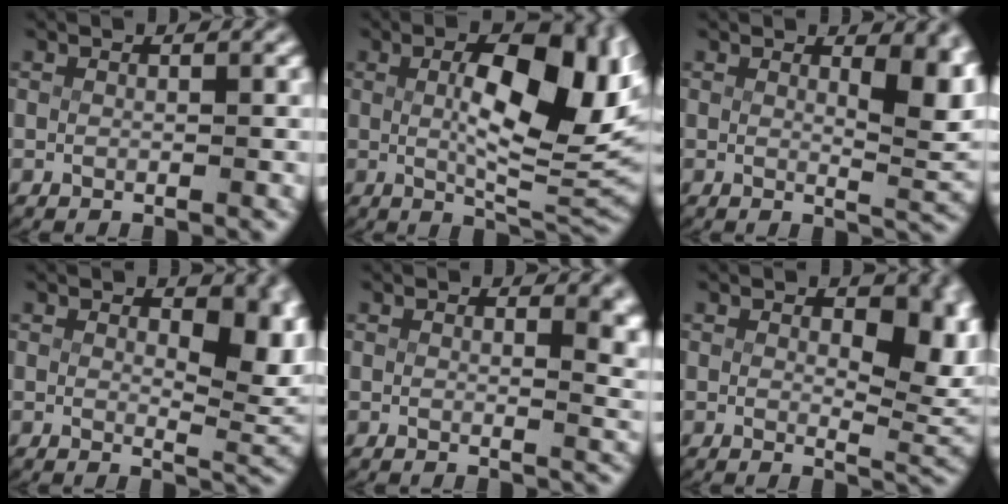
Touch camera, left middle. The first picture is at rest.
{"total": 12.2, "force": [2.3, 4.6, 11.1], "torque": [-0.139, -0.007, 0.035]}
{"total": 4.9, "force": [2.0, 1.5, 4.3], "torque": [-0.039, -0.019, 0.034]}
{"total": 6.0, "force": [2.0, 2.6, 5.0], "torque": [-0.037, -0.011, 0.030]}
{"total": 2.9, "force": [1.4, 1.0, 2.3], "torque": [-0.015, -0.016, 0.022]}
{"total": 6.8, "force": [1.8, 3.2, 5.7], "torque": [-0.042, -0.010, 0.027]}